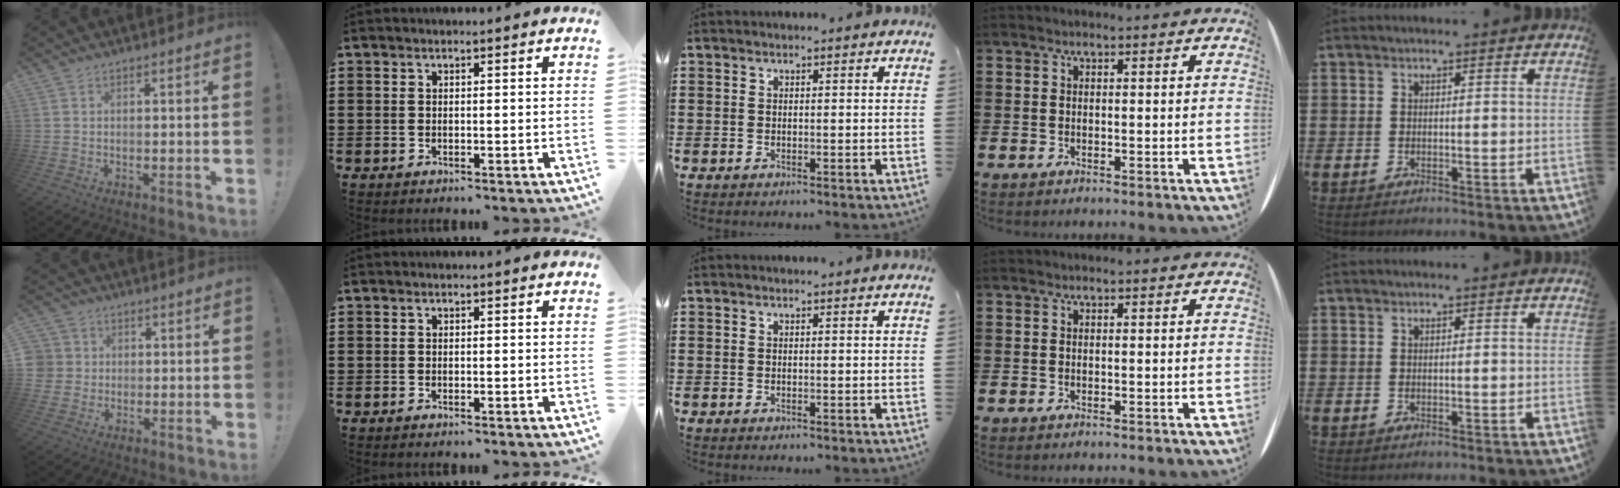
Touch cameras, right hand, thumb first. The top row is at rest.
{"thumb": {"total": 5.3, "force": [0.7, 5.2, 0.8], "torque": [-0.018, -0.001, 0.014]}}